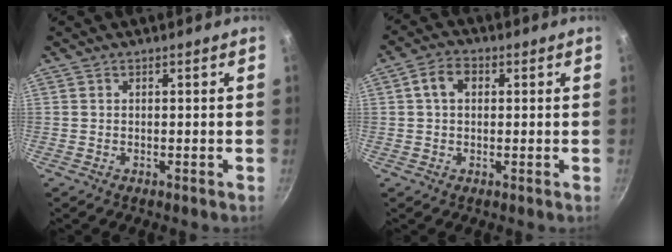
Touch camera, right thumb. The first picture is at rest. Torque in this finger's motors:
{"motor_torque": [-0.23, 0.44, 0.66, -0.08, 0.01]}